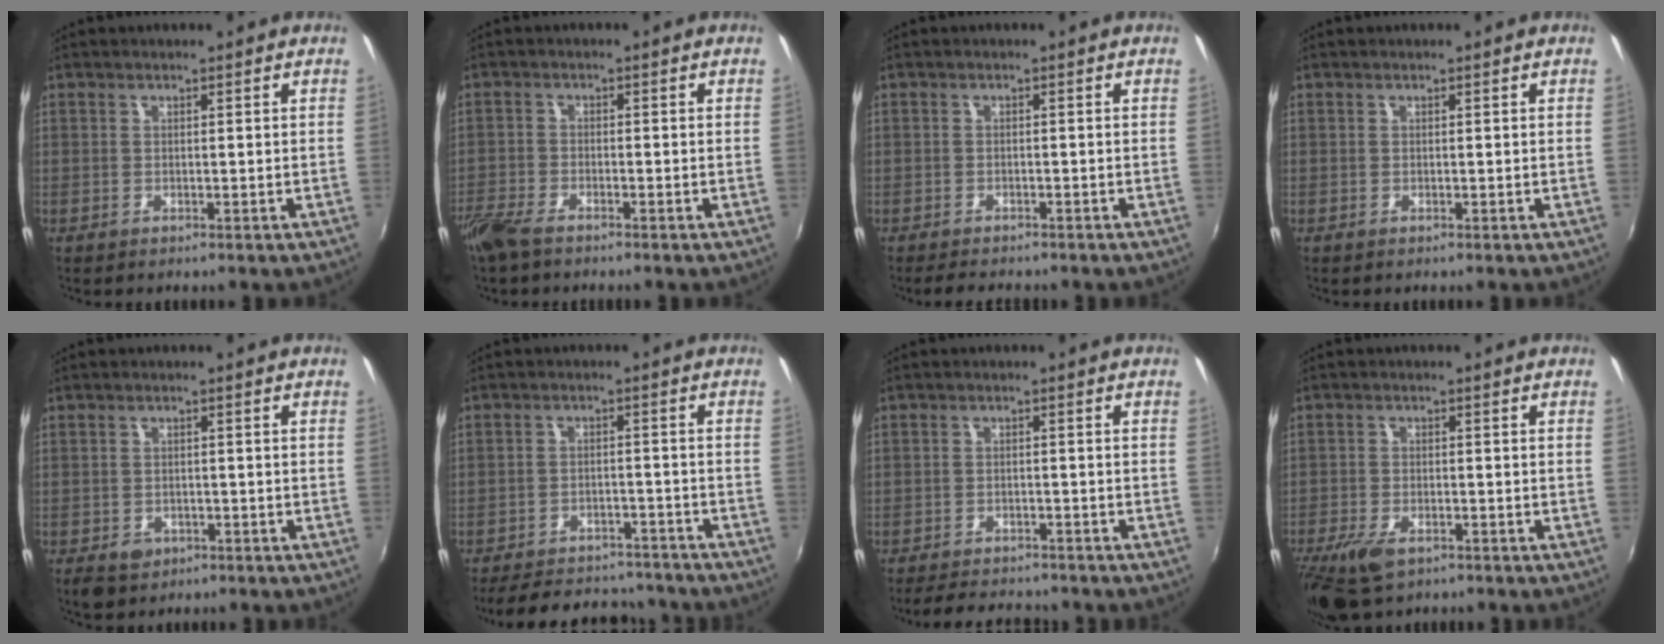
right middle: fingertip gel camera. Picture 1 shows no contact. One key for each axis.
{"total": 6.1, "fx": -5.0, "fy": 1.7, "fz": 3.2, "tx": -0.085, "ty": -0.021, "tz": -0.100}
{"total": 3.3, "fx": -2.9, "fy": 1.3, "fz": 0.9, "tx": -0.029, "ty": -0.006, "tz": -0.049}
{"total": 0.0}
{"total": 4.4, "fx": -2.4, "fy": 3.3, "fz": 1.8, "tx": -0.044, "ty": -0.006, "tz": -0.032}
{"total": 16.7, "fx": -14.4, "fy": 6.4, "fz": 5.8, "tx": -0.132, "ty": 0.025, "tz": -0.184}
{"total": 7.2, "fx": -6.5, "fy": 2.5, "fz": 2.0, "tx": -0.061, "ty": 0.002, "tz": -0.097}
{"total": 8.6, "fx": -5.6, "fy": 4.1, "fz": 5.2, "tx": -0.131, "ty": -0.023, "tz": -0.101}